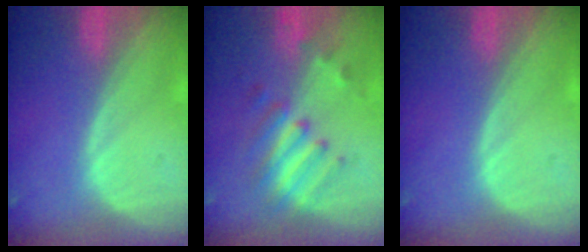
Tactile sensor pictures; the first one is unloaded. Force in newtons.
{"total": 5.8, "press": 5.7, "slide": 0.9}
{"total": 0.0}